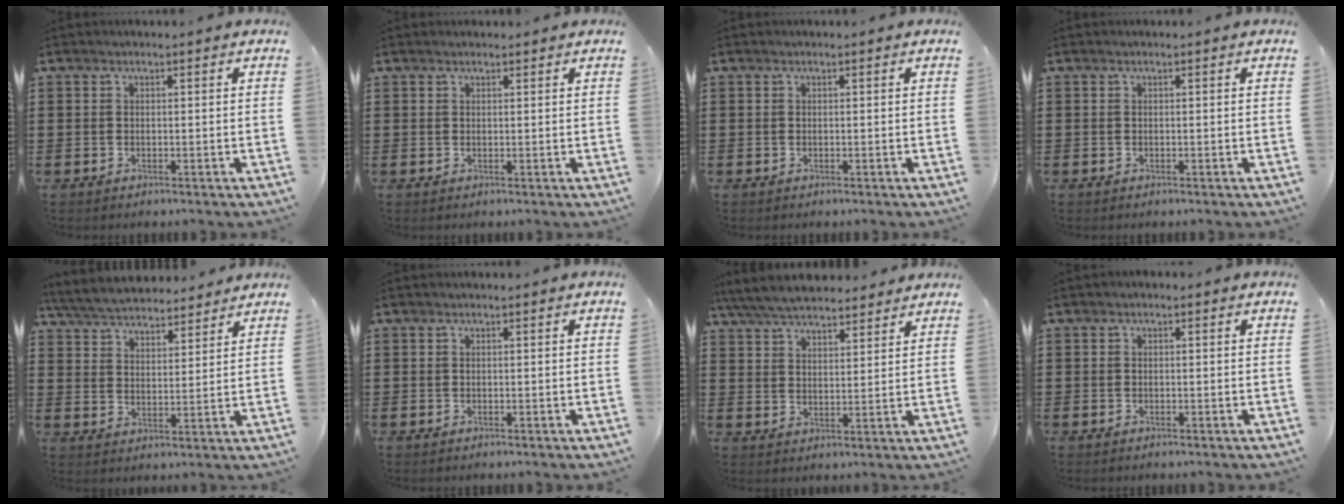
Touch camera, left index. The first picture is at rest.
{"total": 0.6, "force": [0.6, 0.2, 0.1], "torque": [-0.004, 0.001, 0.012]}
{"total": 0.0}
{"total": 0.0}
{"total": 5.7, "force": [5.5, 1.0, 1.0], "torque": [-0.044, -0.023, 0.099]}
{"total": 0.0}
{"total": 6.4, "force": [5.9, 1.4, 2.0], "torque": [-0.059, -0.012, 0.109]}
{"total": 0.6, "force": [-0.4, 0.3, 0.1], "torque": [-0.003, 0.000, -0.009]}